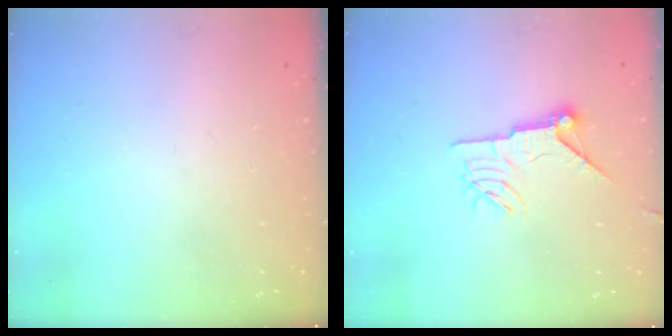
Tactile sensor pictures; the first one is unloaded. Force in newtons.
{"total": 9.9, "press": 9.9, "slide": 1.0}